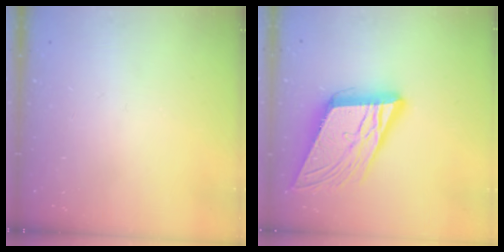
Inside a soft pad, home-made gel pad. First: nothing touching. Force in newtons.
{"total": 18.0, "press": 17.6, "slide": 3.8}